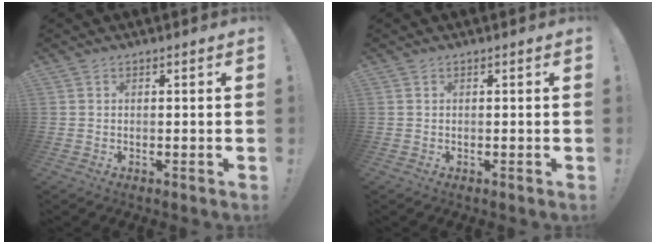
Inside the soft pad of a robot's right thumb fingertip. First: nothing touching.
{"total": 0.0}